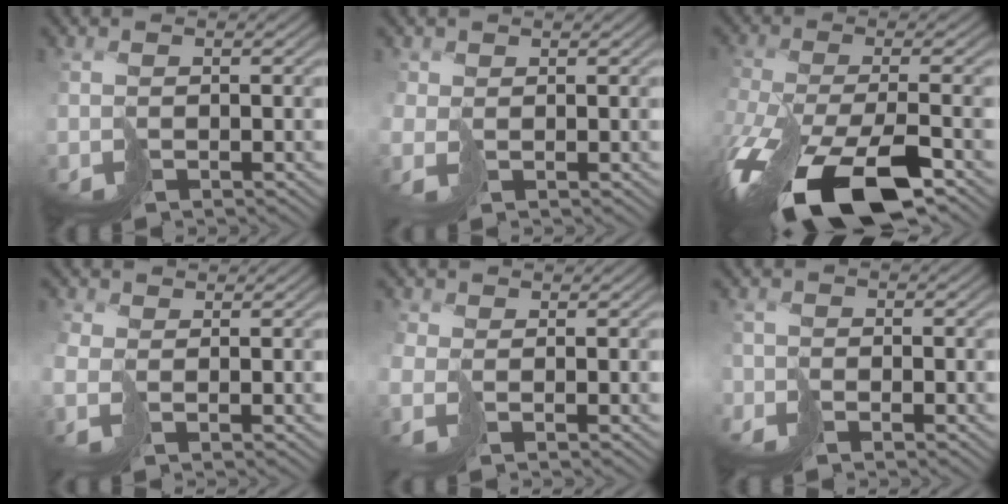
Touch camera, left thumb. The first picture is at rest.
{"total": 1.8, "force": [0.0, 1.4, 1.1], "torque": [-0.043, -0.008, 0.001]}
{"total": 15.5, "force": [-8.7, 6.1, 11.3], "torque": [-0.275, -0.053, -0.140]}
{"total": 2.7, "force": [0.4, 1.8, 2.0], "torque": [-0.069, -0.001, 0.004]}
{"total": 2.1, "force": [0.0, 1.3, 1.6], "torque": [-0.056, -0.001, -0.004]}
{"total": 2.0, "force": [-1.4, 1.3, 0.6], "torque": [-0.009, -0.008, -0.033]}